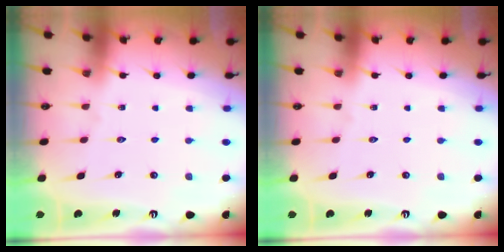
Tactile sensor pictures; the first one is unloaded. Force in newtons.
{"total": 0.0}